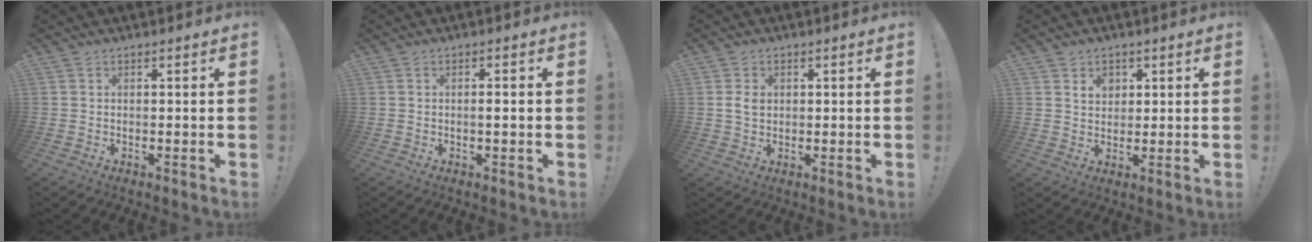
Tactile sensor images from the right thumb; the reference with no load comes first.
{"total": 1.6, "force": [-0.3, 0.0, 1.6], "torque": [-0.025, 0.000, -0.008]}
{"total": 3.7, "force": [0.4, 2.7, 2.5], "torque": [-0.040, 0.003, 0.008]}
{"total": 4.3, "force": [2.0, 3.4, 1.7], "torque": [-0.020, -0.007, 0.033]}